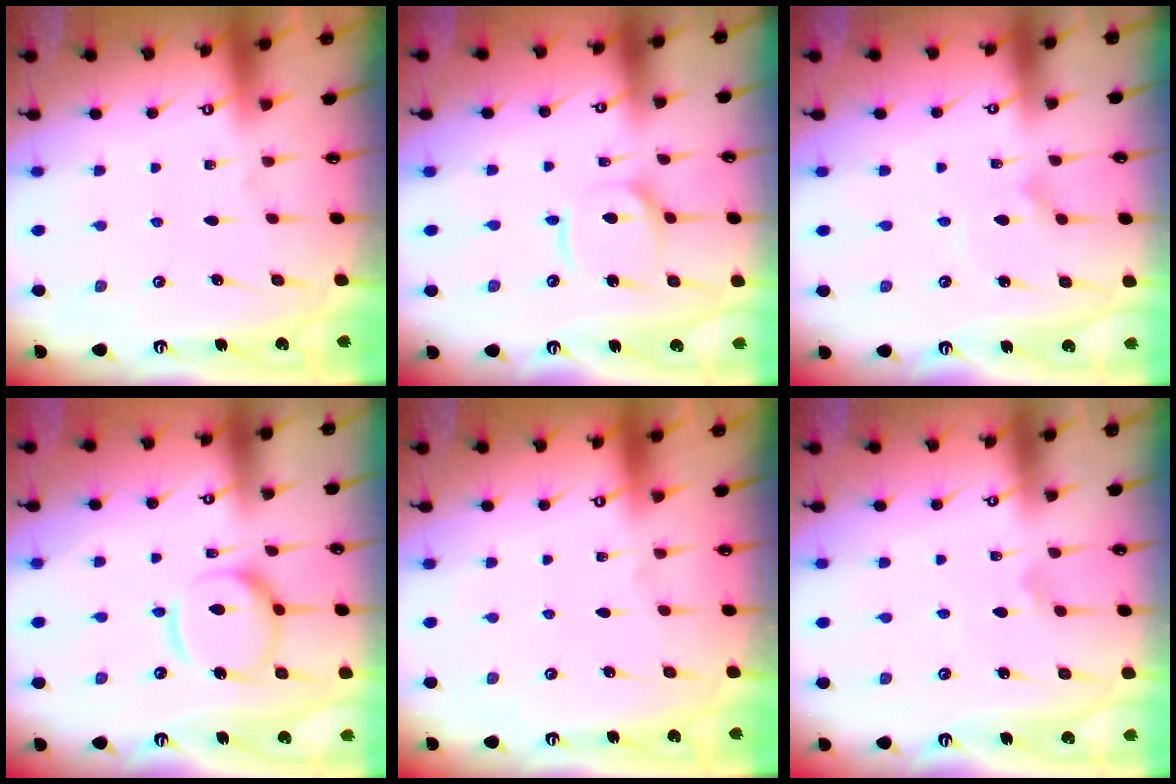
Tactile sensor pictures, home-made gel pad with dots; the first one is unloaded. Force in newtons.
{"total": 8.9, "press": 8.9, "slide": 0.9}
{"total": 2.7, "press": 2.7, "slide": 0.1}
{"total": 13.1, "press": 13.0, "slide": 1.3}
{"total": 0.0}
{"total": 3.1, "press": 3.1, "slide": 0.5}